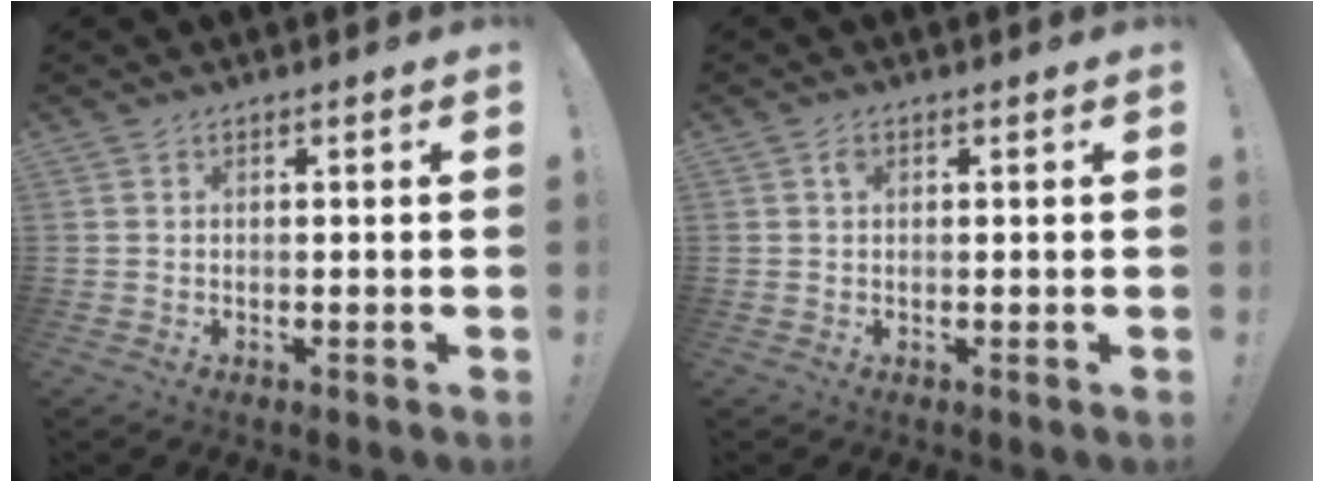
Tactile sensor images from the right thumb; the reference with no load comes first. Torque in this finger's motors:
{"motor_torque": [-0.18, 0.55, 0.17, -0.03, 0.00]}